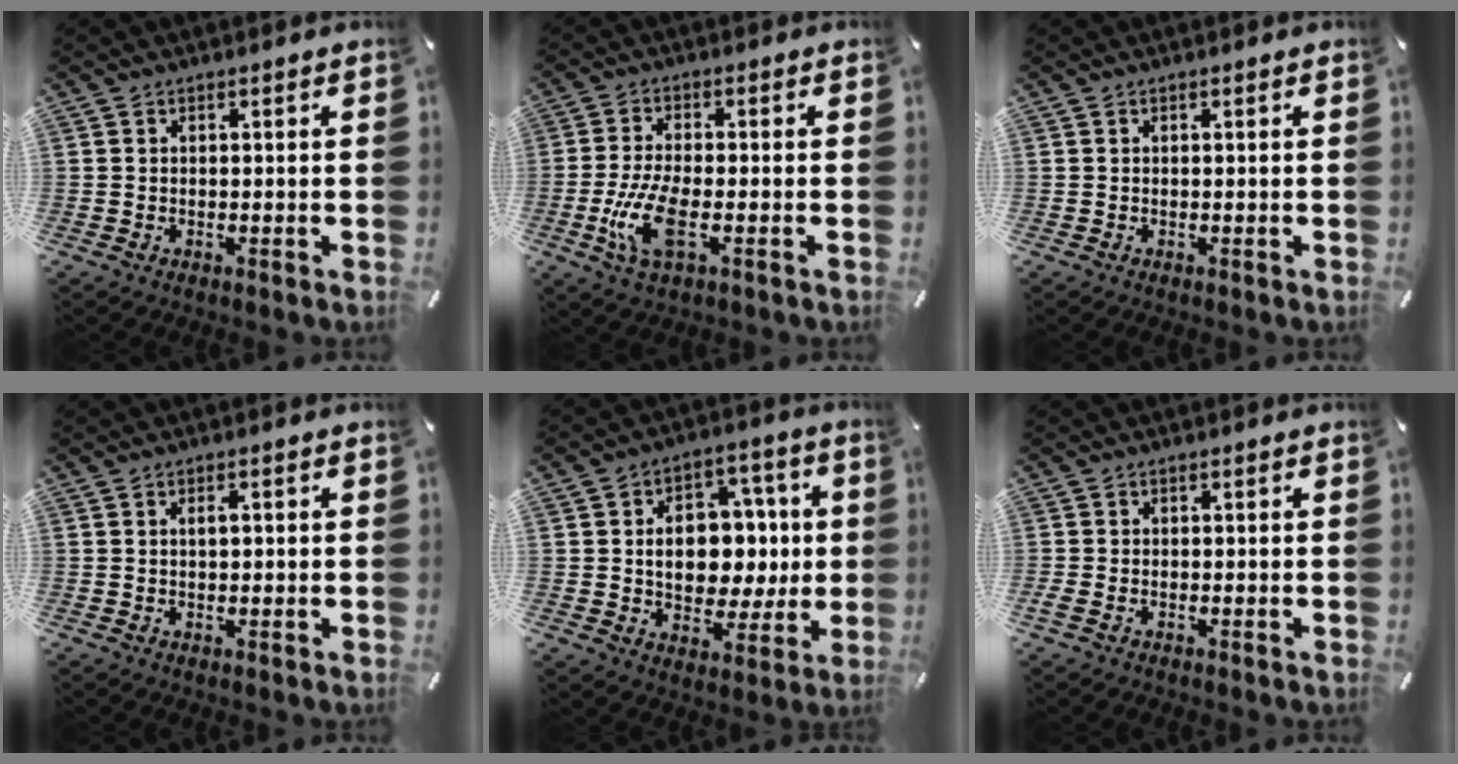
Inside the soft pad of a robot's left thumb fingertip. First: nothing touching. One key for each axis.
{"total": 9.6, "fx": -2.7, "fy": 3.5, "fz": 8.5, "tx": -0.195, "ty": -0.019, "tz": -0.051}
{"total": 0.0}
{"total": 1.7, "fx": 0.3, "fy": 0.8, "fz": 1.4, "tx": -0.022, "ty": 0.000, "tz": 0.003}
{"total": 12.0, "fx": 0.3, "fy": 9.7, "fz": 7.1, "tx": -0.093, "ty": 0.004, "tz": 0.015}
{"total": 1.0, "fx": -0.5, "fy": 0.5, "fz": 0.6, "tx": -0.013, "ty": -0.001, "tz": -0.008}